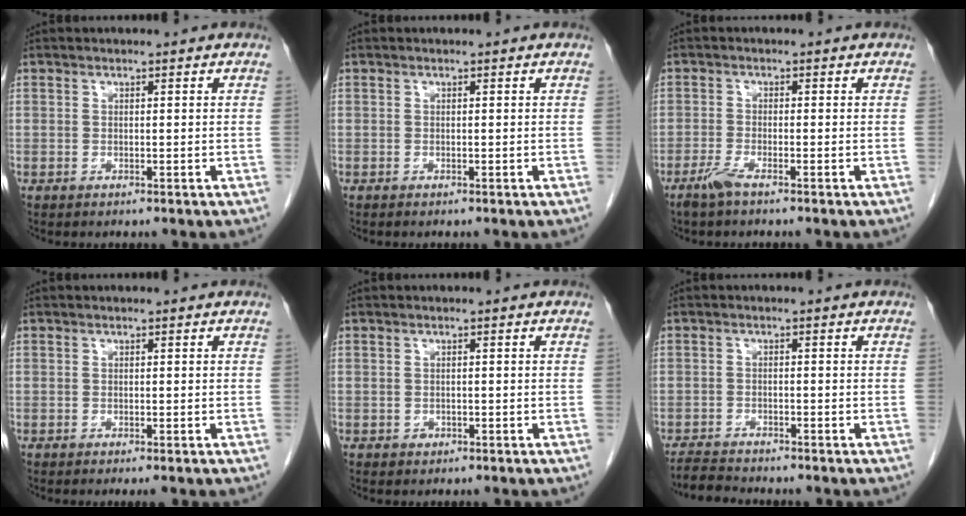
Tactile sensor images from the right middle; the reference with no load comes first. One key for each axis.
{"total": 0.0}
{"total": 2.4, "fx": -1.8, "fy": 0.0, "fz": 1.6, "tx": -0.042, "ty": -0.005, "tz": -0.042}
{"total": 0.6, "fx": -0.4, "fy": -0.1, "fz": 0.4, "tx": -0.012, "ty": -0.003, "tz": -0.005}
{"total": 0.7, "fx": -0.3, "fy": 0.6, "fz": 0.2, "tx": -0.004, "ty": 0.002, "tz": -0.003}
{"total": 3.1, "fx": -3.0, "fy": -0.2, "fz": 0.3, "tx": -0.010, "ty": -0.017, "tz": -0.056}